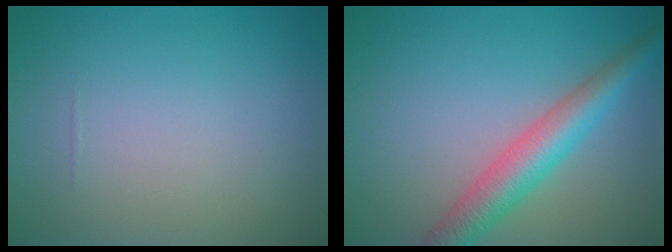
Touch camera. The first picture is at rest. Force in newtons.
{"total": 5.0, "press": 5.0, "slide": 0.1}